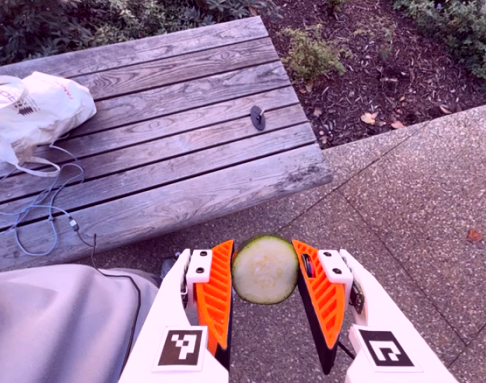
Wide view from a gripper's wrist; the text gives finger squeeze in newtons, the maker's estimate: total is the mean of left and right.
{"total": 14.4, "left": 14.9, "right": 14.0}